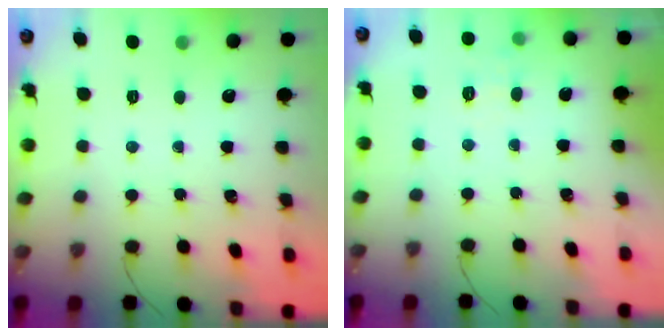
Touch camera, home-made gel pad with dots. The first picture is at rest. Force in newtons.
{"total": 3.6, "press": 3.3, "slide": 1.3}